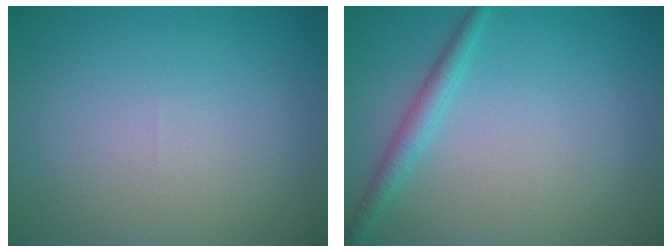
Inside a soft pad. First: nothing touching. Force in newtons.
{"total": 1.9, "press": 1.9, "slide": 0.1}